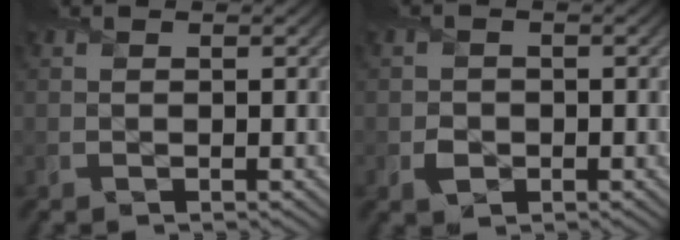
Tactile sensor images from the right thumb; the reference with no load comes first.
{"total": 1.6, "force": [-0.5, 1.5, 0.2], "torque": [0.001, -0.004, -0.012]}